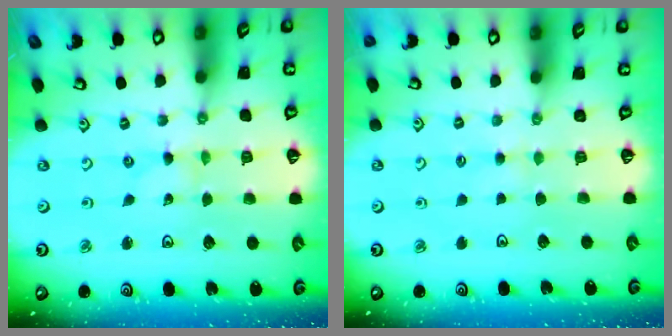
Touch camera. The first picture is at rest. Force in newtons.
{"total": 1.9, "press": 1.9, "slide": 0.4}